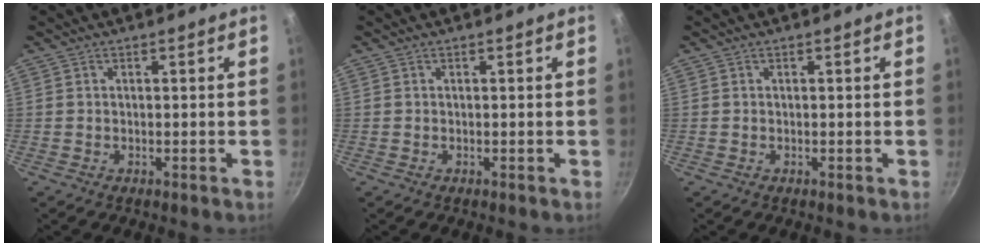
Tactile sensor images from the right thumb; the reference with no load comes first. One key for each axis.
{"total": 0.0}
{"total": 0.0}